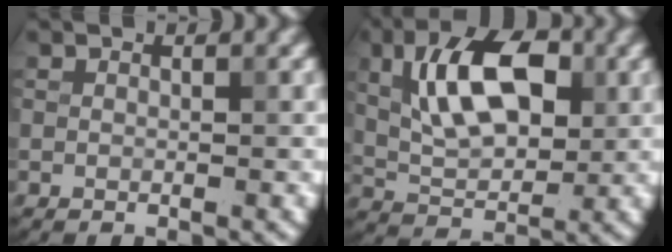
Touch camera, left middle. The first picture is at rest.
{"total": 8.3, "force": [2.0, 4.3, 6.8], "torque": [-0.114, 0.014, 0.030]}